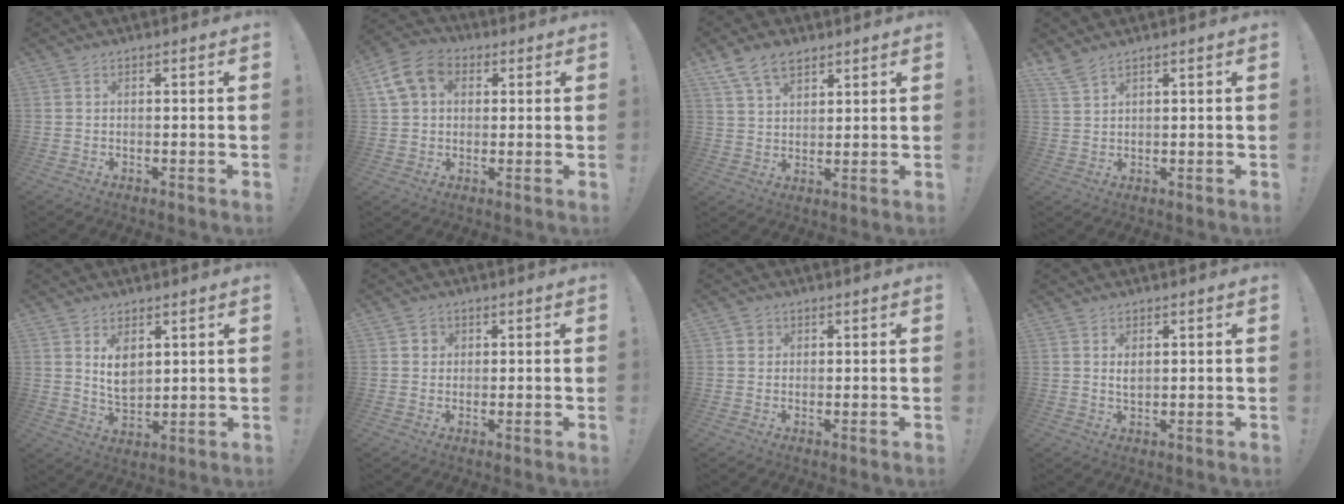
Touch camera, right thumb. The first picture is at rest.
{"total": 12.0, "force": [4.0, 9.3, 6.5], "torque": [-0.108, -0.003, 0.082]}
{"total": 9.0, "force": [6.2, 5.0, 4.1], "torque": [-0.079, -0.021, 0.121]}
{"total": 3.9, "force": [3.3, 0.7, 2.0], "torque": [-0.044, -0.016, 0.063]}
{"total": 7.1, "force": [3.5, 4.4, 4.3], "torque": [-0.063, -0.024, 0.060]}
{"total": 2.3, "force": [0.6, 2.2, 0.4], "torque": [0.002, -0.003, 0.009]}
{"total": 2.1, "force": [0.8, 1.9, 0.4], "torque": [0.005, -0.003, 0.012]}
{"total": 2.2, "force": [1.0, 1.2, 1.5], "torque": [-0.018, -0.005, 0.015]}